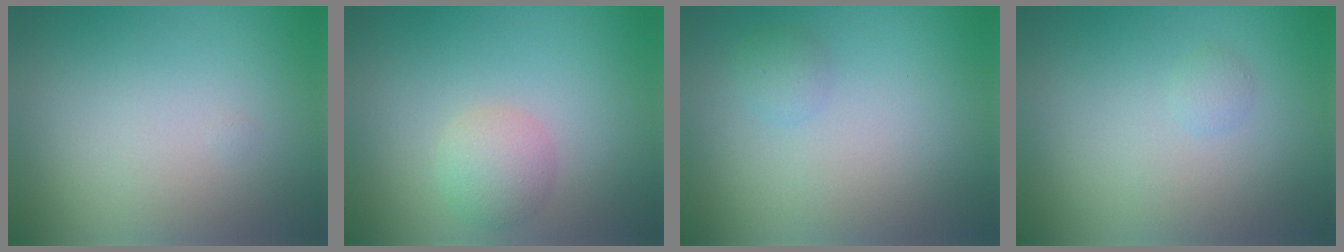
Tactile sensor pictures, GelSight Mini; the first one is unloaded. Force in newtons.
{"total": 2.6, "press": 2.6, "slide": 0.1}
{"total": 1.1, "press": 1.1, "slide": 0.1}
{"total": 0.8, "press": 0.8, "slide": 0.1}